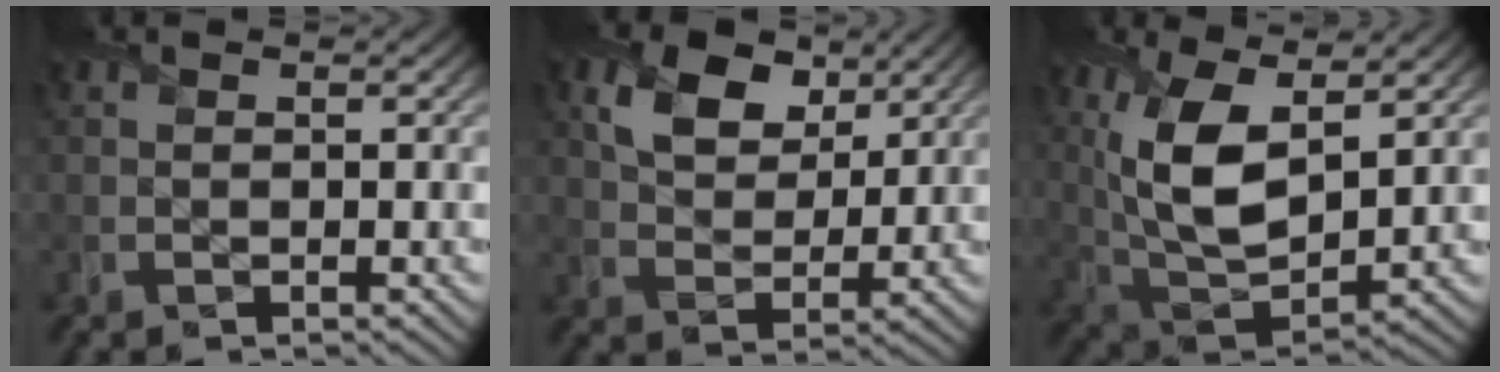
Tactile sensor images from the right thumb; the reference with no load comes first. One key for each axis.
{"total": 7.6, "fx": 3.7, "fy": 5.0, "fz": 4.2, "tx": -0.095, "ty": -0.003, "tz": 0.064}
{"total": 11.3, "fx": 3.8, "fy": 5.6, "fz": 9.0, "tx": -0.211, "ty": -0.006, "tz": 0.074}